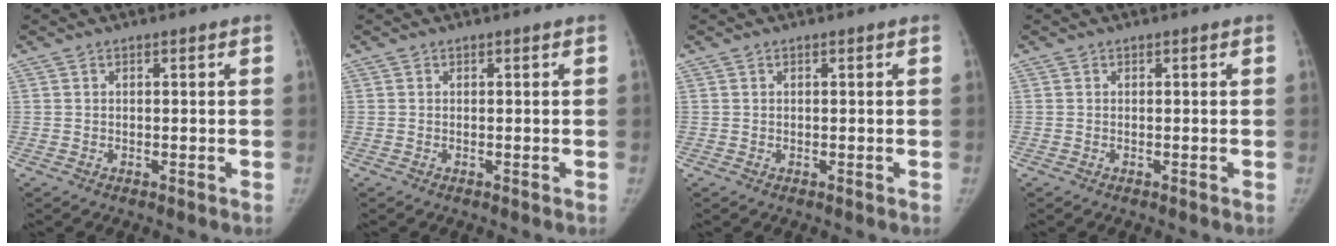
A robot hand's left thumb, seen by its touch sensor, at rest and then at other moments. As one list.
[{"total": 0.0}, {"total": 0.0}, {"total": 0.0}]